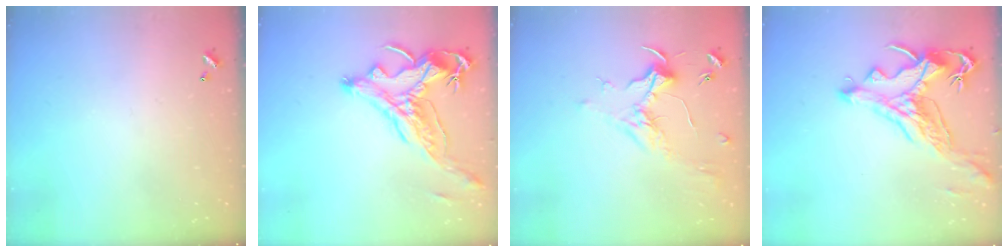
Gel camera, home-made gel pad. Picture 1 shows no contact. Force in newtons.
{"total": 2.9, "press": 2.5, "slide": 1.3}
{"total": 1.9, "press": 1.7, "slide": 0.7}
{"total": 2.2, "press": 1.7, "slide": 1.3}